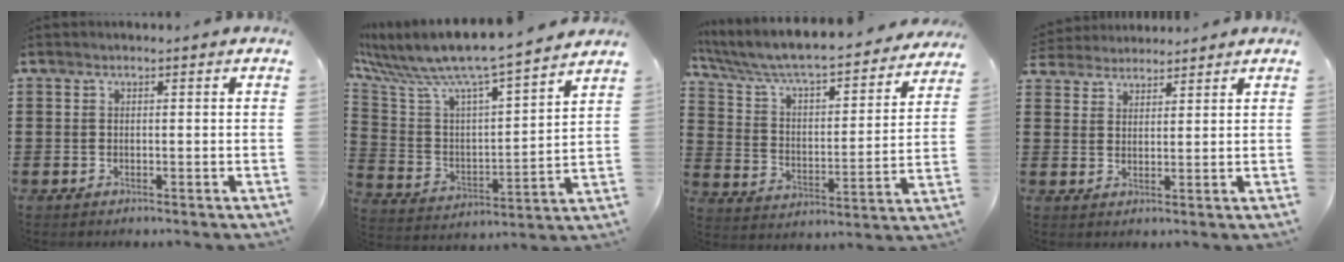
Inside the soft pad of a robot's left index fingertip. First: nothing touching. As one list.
[{"total": 8.1, "force": [7.4, 0.2, 3.3], "torque": [-0.102, -0.065, 0.118]}, {"total": 6.3, "force": [5.7, 0.5, 2.7], "torque": [-0.080, -0.054, 0.089]}, {"total": 3.1, "force": [2.9, 0.8, -0.4], "torque": [-0.004, -0.004, 0.055]}]